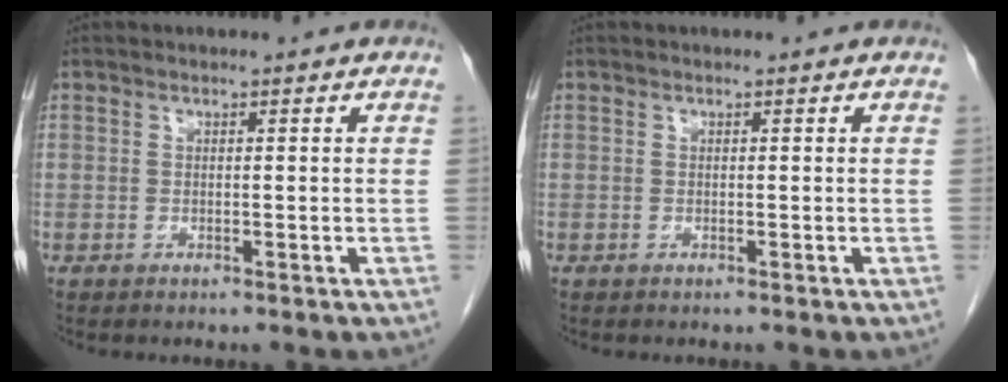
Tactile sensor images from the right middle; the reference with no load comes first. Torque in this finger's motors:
{"motor_torque": [0.00, 0.00, 0.02, -0.01]}